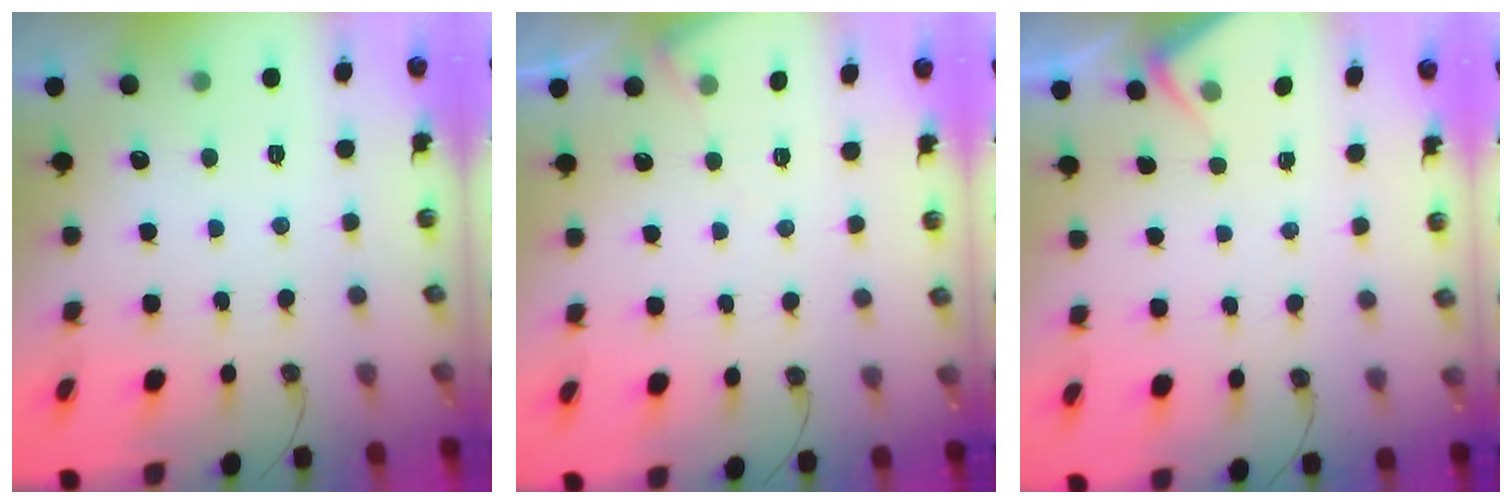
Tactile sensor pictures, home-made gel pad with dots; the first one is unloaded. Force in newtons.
{"total": 4.0, "press": 3.9, "slide": 0.6}
{"total": 2.8, "press": 2.7, "slide": 0.4}